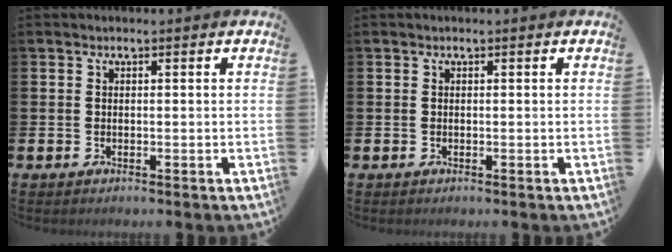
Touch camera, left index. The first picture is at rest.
{"total": 0.0}